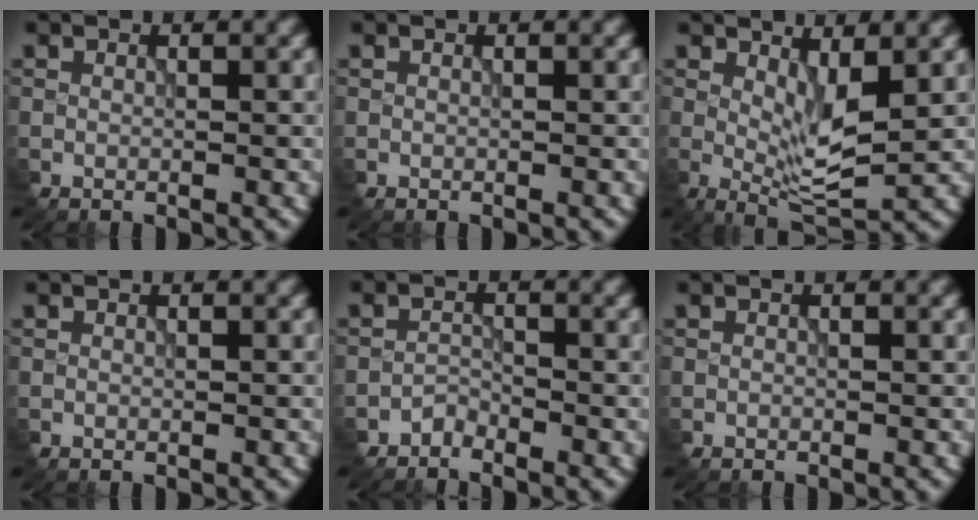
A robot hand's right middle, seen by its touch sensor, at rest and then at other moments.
{"total": 0.0}
{"total": 3.6, "force": [0.8, 1.3, 3.3], "torque": [-0.064, -0.007, 0.015]}
{"total": 0.0}
{"total": 1.3, "force": [-1.2, 0.2, -0.4], "torque": [0.005, 0.006, -0.024]}
{"total": 0.0}